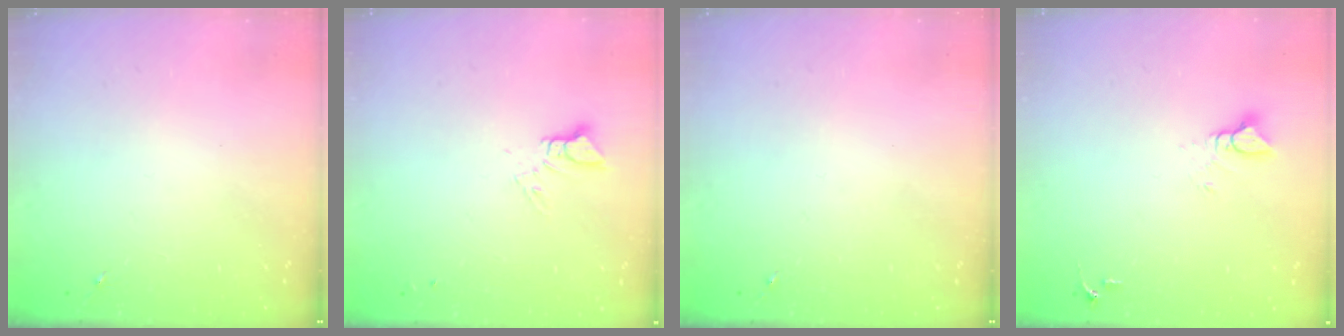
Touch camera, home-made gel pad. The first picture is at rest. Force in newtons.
{"total": 3.4, "press": 3.4, "slide": 0.2}
{"total": 0.0}
{"total": 3.9, "press": 3.9, "slide": 0.2}